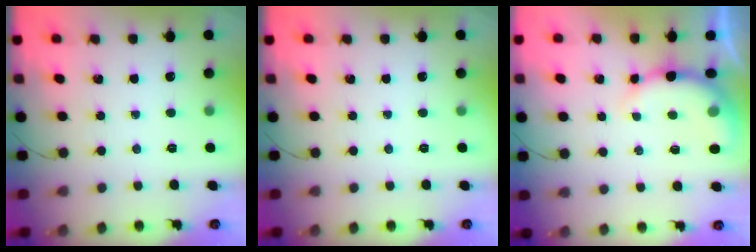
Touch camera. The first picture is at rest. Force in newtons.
{"total": 0.0}
{"total": 8.5, "press": 8.3, "slide": 1.5}